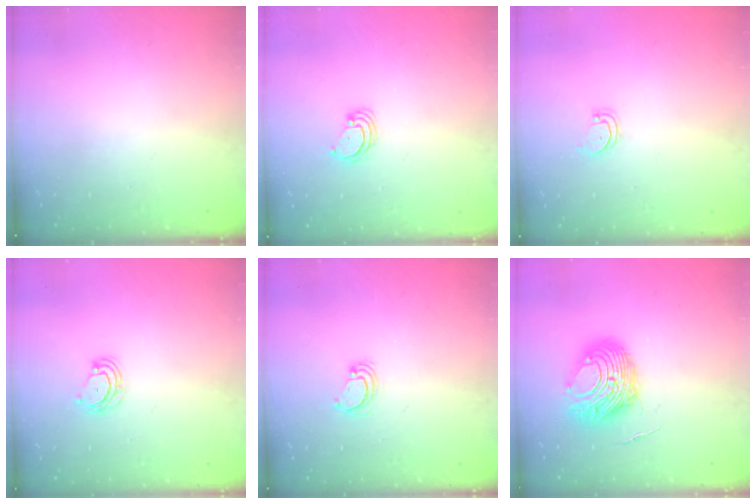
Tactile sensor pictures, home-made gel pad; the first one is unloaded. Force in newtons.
{"total": 3.5, "press": 3.5, "slide": 0.3}
{"total": 2.3, "press": 2.3, "slide": 0.1}
{"total": 5.6, "press": 5.5, "slide": 0.5}
{"total": 3.2, "press": 3.2, "slide": 0.3}
{"total": 9.7, "press": 9.7, "slide": 0.8}